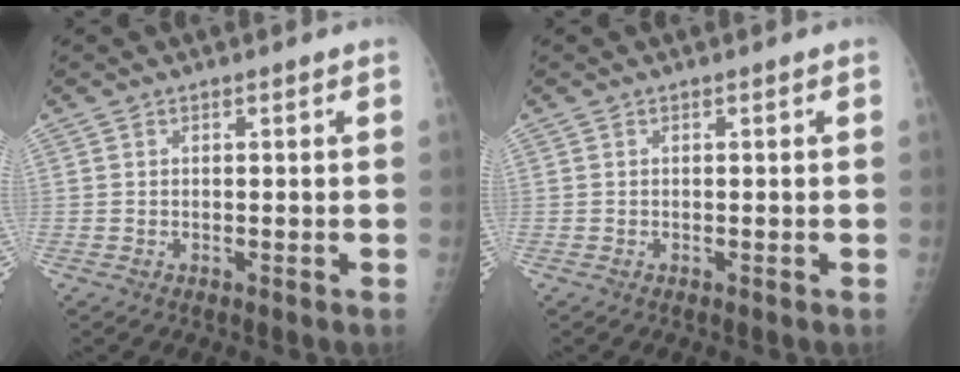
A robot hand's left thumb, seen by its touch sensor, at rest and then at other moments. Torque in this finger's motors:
{"motor_torque": [0.03, 0.03, 0.00, -0.03, 0.00]}